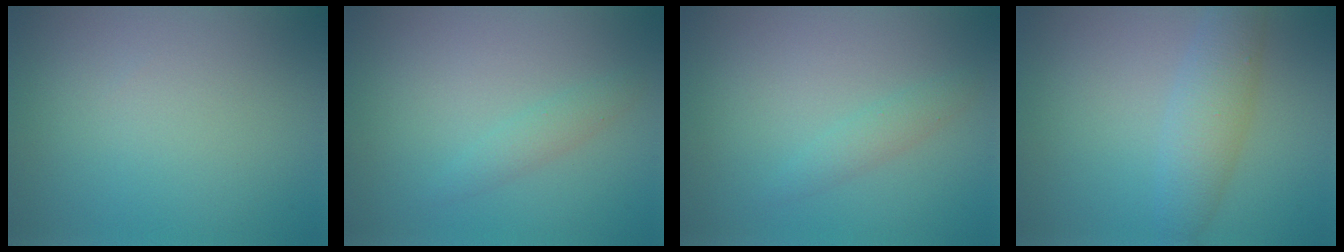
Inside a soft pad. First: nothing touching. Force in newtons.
{"total": 1.4, "press": 1.4, "slide": 0.0}
{"total": 1.4, "press": 1.4, "slide": 0.0}
{"total": 3.8, "press": 3.8, "slide": 0.1}